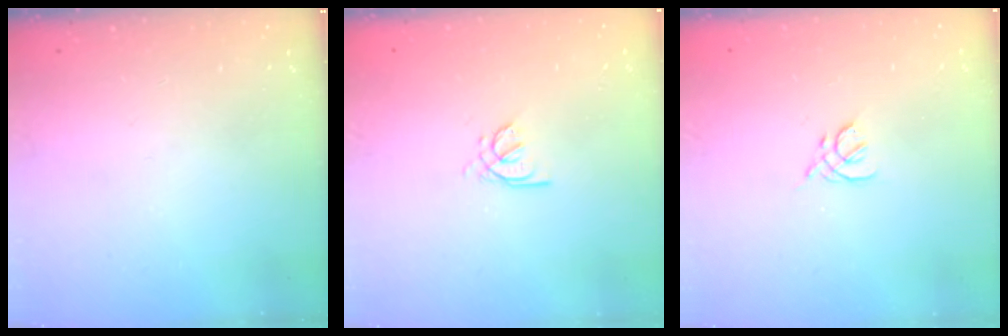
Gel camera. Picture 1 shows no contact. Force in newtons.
{"total": 2.1, "press": 2.0, "slide": 0.6}
{"total": 2.0, "press": 1.9, "slide": 0.6}